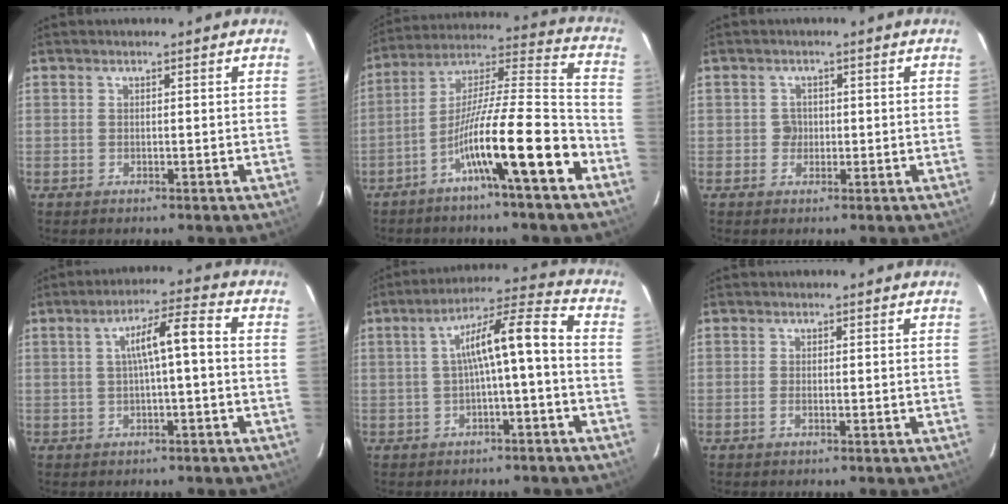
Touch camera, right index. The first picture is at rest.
{"total": 15.8, "force": [-8.0, 0.0, 13.7], "torque": [-0.237, 0.001, -0.140]}
{"total": 1.6, "force": [-0.2, 1.5, 0.5], "torque": [-0.005, 0.005, -0.004]}
{"total": 6.7, "force": [0.4, 0.6, 6.6], "torque": [-0.110, 0.024, 0.007]}
{"total": 9.6, "force": [-0.4, 0.9, 9.6], "torque": [-0.153, 0.038, -0.009]}
{"total": 0.7, "force": [-0.4, 0.2, 0.6], "torque": [-0.014, 0.000, -0.006]}